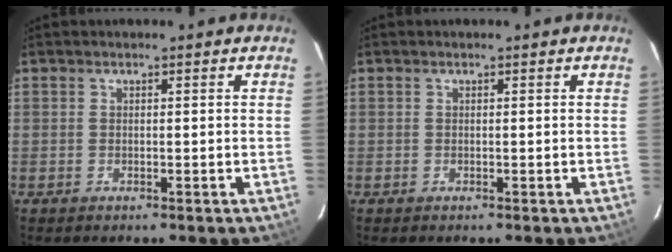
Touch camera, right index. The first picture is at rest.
{"total": 0.0}